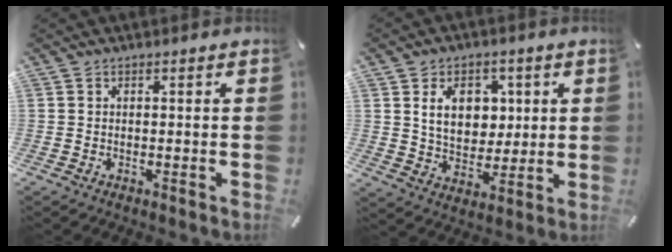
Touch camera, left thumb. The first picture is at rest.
{"total": 10.9, "force": [2.7, 8.2, 6.7], "torque": [-0.101, 0.005, 0.046]}